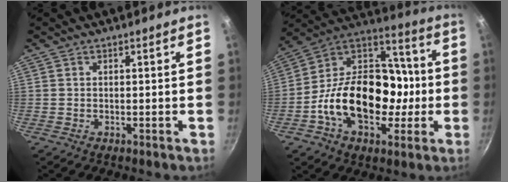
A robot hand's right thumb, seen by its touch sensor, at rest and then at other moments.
{"total": 24.3, "force": [-4.6, 16.9, 16.9], "torque": [-0.243, 0.055, -0.083]}